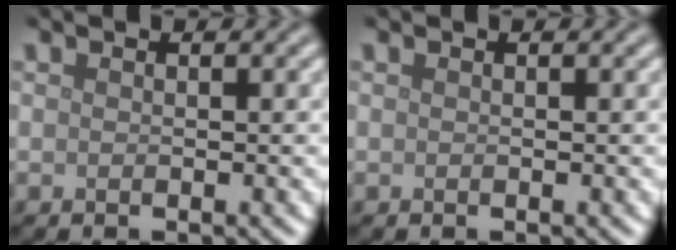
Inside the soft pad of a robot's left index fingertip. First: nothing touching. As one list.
[{"total": 0.0}]